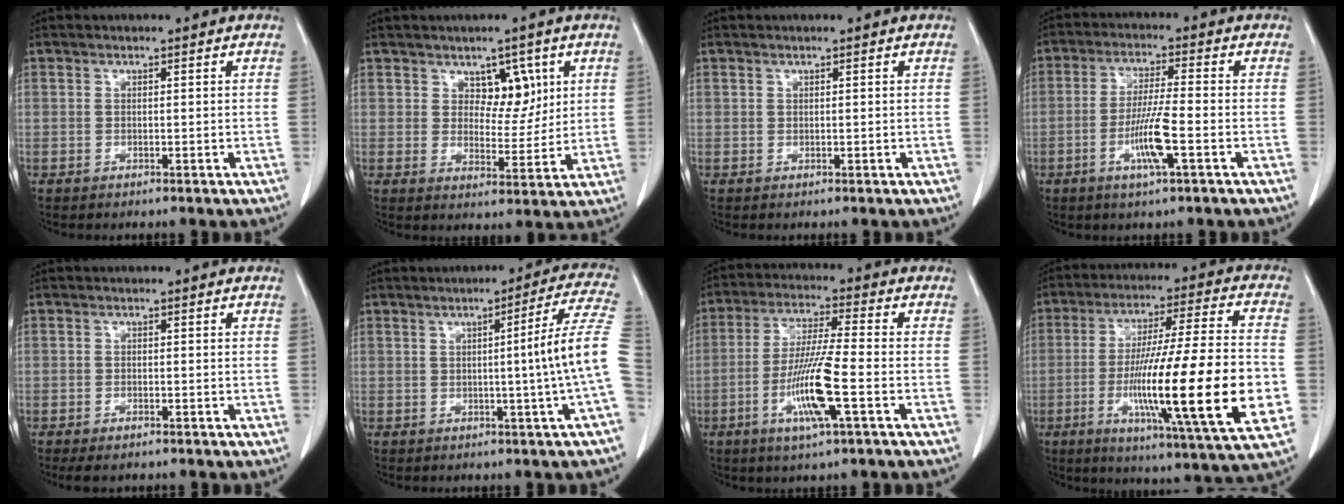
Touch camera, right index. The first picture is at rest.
{"total": 5.4, "force": [2.5, 3.3, 3.6], "torque": [-0.041, 0.001, 0.041]}
{"total": 0.0}
{"total": 7.2, "force": [-2.6, -0.1, 6.7], "torque": [-0.129, -0.008, -0.051]}
{"total": 2.9, "force": [-2.3, 0.9, 1.6], "torque": [-0.025, -0.006, -0.033]}
{"total": 9.7, "force": [-1.0, -2.5, 9.3], "torque": [-0.109, 0.003, -0.015]}
{"total": 10.6, "force": [-3.5, 0.0, 10.0], "torque": [-0.198, -0.012, -0.071]}
{"total": 23.5, "force": [-4.9, 0.7, 23.0], "torque": [-0.360, -0.020, -0.084]}